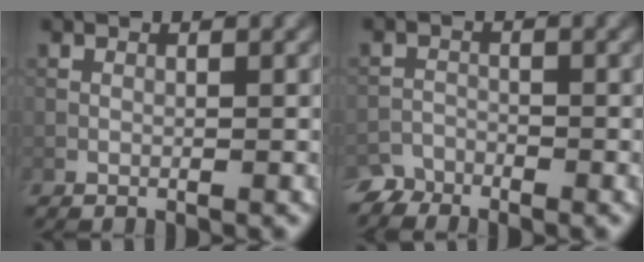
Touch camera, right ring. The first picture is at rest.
{"total": 2.6, "force": [-2.4, 0.8, 0.0], "torque": [-0.003, -0.003, -0.046]}